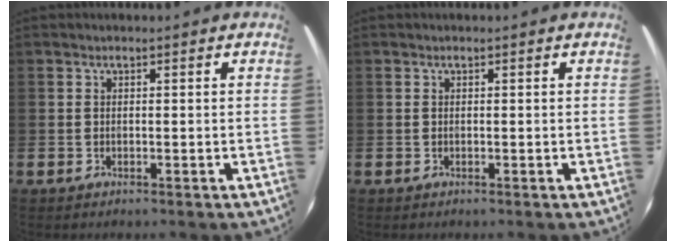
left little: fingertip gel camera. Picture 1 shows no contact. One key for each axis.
{"total": 0.0}